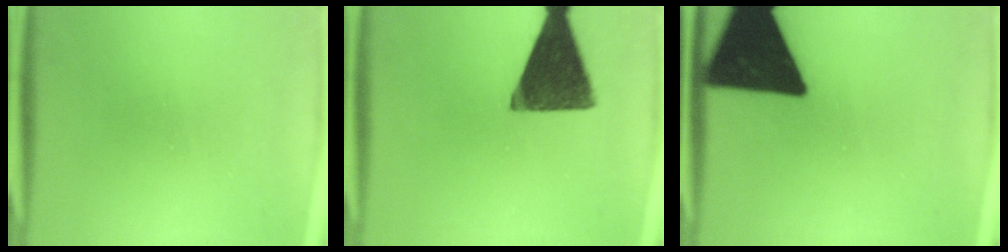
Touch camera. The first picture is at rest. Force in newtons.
{"total": 15.2}
{"total": 18.7}